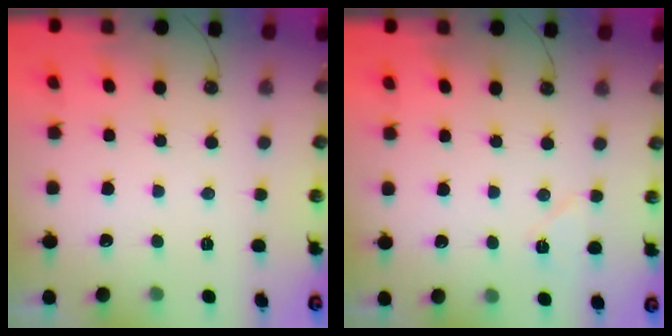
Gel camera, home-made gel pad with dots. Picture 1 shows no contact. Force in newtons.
{"total": 6.6, "press": 6.4, "slide": 1.6}